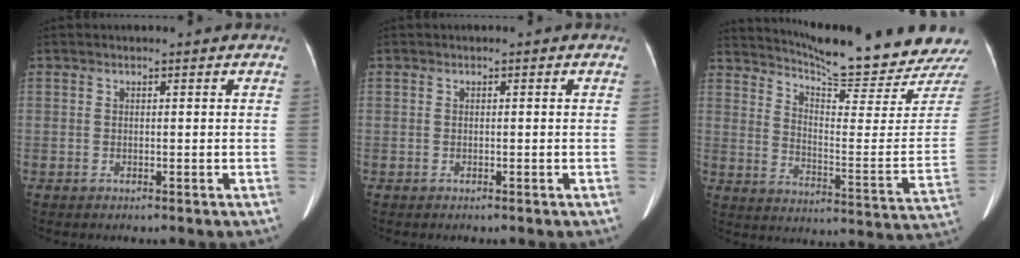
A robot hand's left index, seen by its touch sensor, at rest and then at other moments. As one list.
[{"total": 0.0}, {"total": 20.1, "force": [19.1, -0.9, 6.1], "torque": [-0.107, -0.111, 0.253]}]